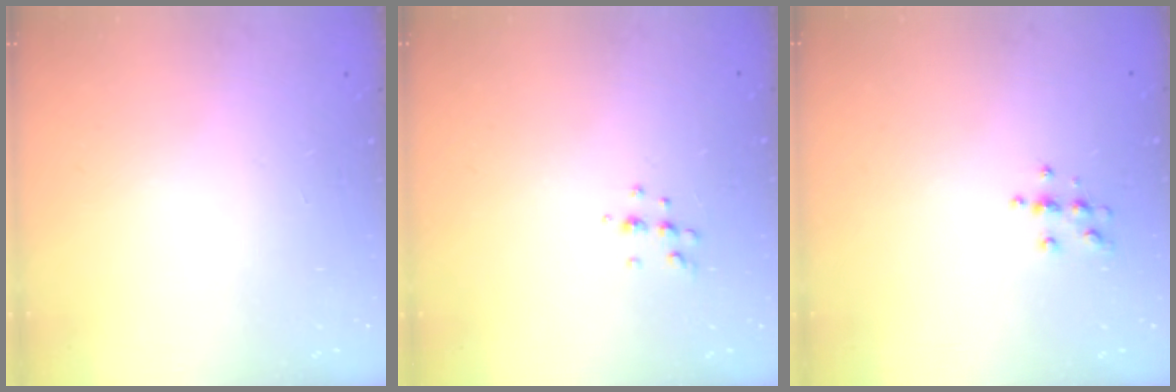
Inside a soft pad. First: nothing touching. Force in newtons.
{"total": 4.9, "press": 4.8, "slide": 1.1}
{"total": 4.8, "press": 4.8, "slide": 0.6}